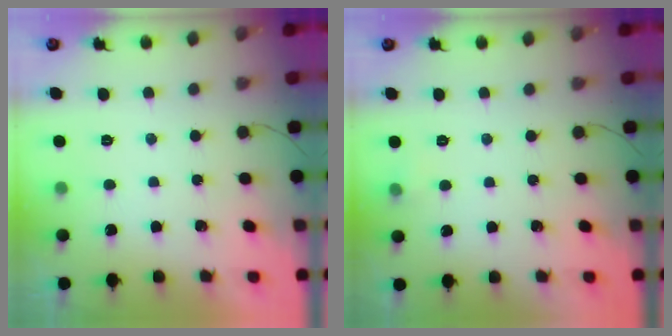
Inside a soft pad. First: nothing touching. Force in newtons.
{"total": 3.1, "press": 2.5, "slide": 1.9}